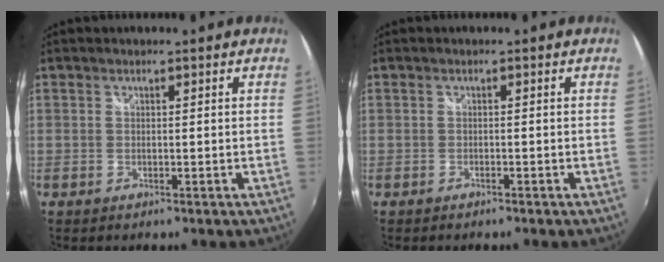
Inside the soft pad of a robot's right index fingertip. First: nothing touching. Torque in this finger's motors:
{"motor_torque": [0.15, -0.10, 0.03, 0.01]}